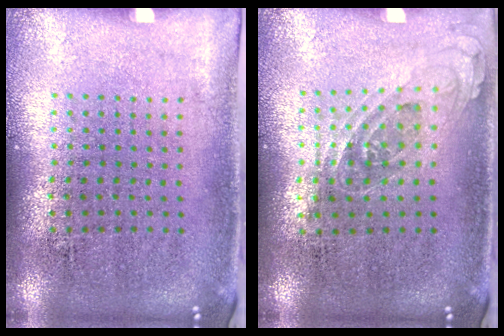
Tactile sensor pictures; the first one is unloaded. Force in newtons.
{"total": 0.7, "press": 0.6, "slide": 0.3}